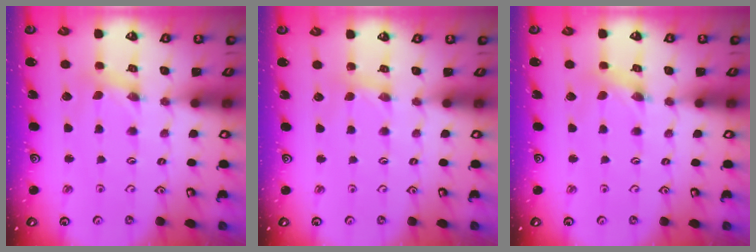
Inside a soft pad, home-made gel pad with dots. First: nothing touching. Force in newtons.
{"total": 2.8, "press": 2.8, "slide": 0.3}
{"total": 0.8, "press": 0.8, "slide": 0.2}